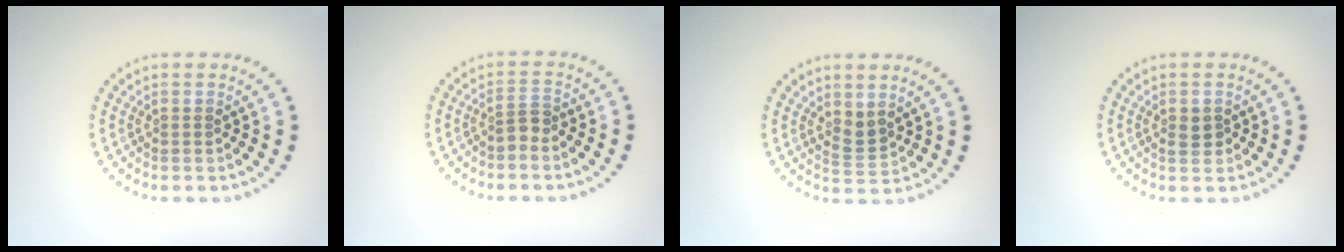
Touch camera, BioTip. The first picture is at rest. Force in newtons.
{"total": 1.7, "press": 1.3, "slide": 1.0}
{"total": 1.7, "press": 1.3, "slide": 1.1}
{"total": 1.5, "press": 1.5, "slide": 0.3}